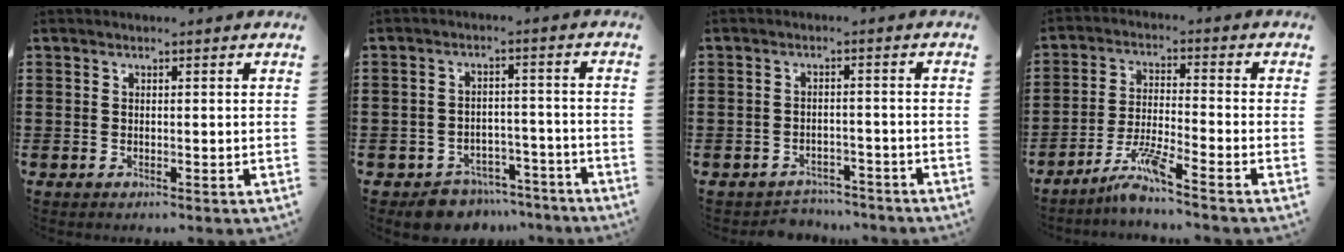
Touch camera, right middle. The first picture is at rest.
{"total": 5.1, "force": [-4.9, 1.5, 0.2], "torque": [-0.005, 0.016, -0.098]}
{"total": 2.8, "force": [-2.7, 0.6, -0.2], "torque": [-0.005, 0.000, -0.060]}
{"total": 5.8, "force": [-4.7, -0.3, 3.3], "torque": [-0.076, -0.016, -0.092]}